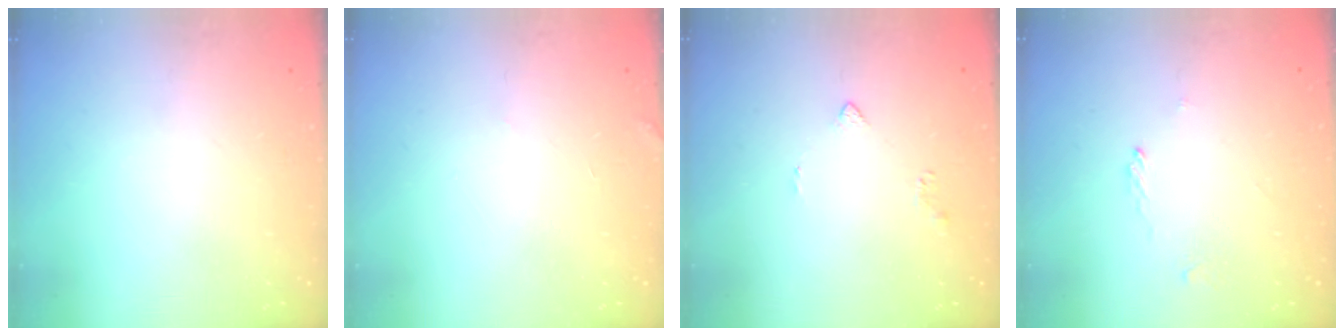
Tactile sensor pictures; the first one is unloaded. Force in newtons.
{"total": 1.9, "press": 1.9, "slide": 0.2}
{"total": 2.8, "press": 2.8, "slide": 0.6}
{"total": 1.9, "press": 1.8, "slide": 0.5}